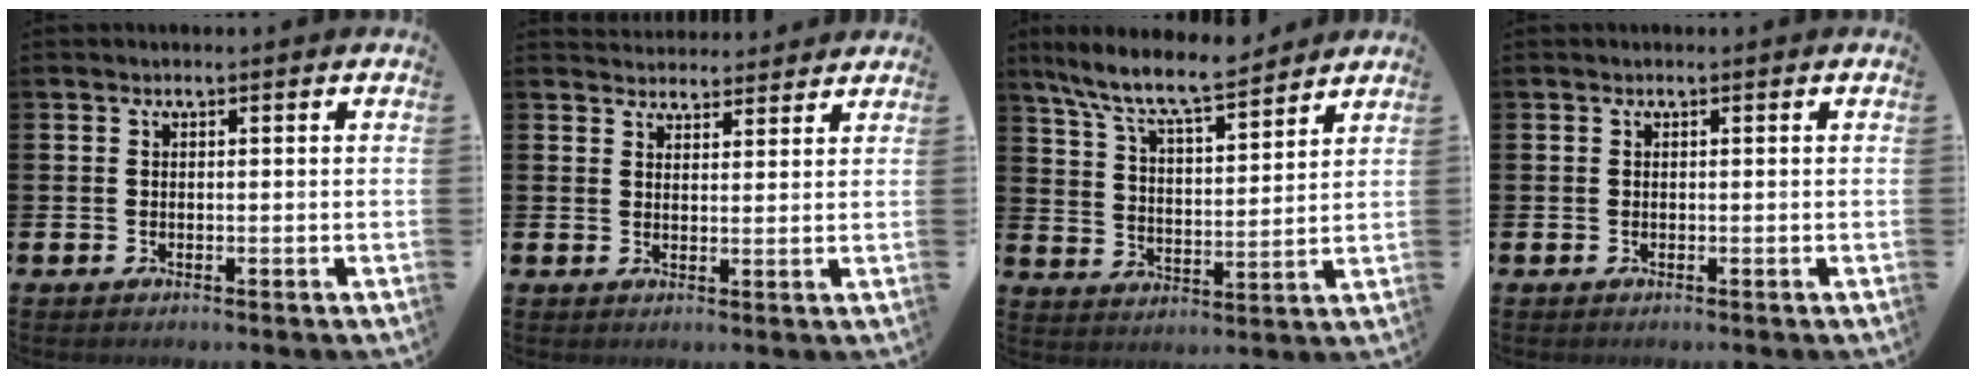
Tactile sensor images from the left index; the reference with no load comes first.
{"total": 3.4, "force": [3.3, 0.9, -0.3], "torque": [-0.002, -0.015, 0.062]}
{"total": 9.4, "force": [8.6, 1.2, 3.7], "torque": [-0.108, -0.050, 0.153]}
{"total": 0.0}